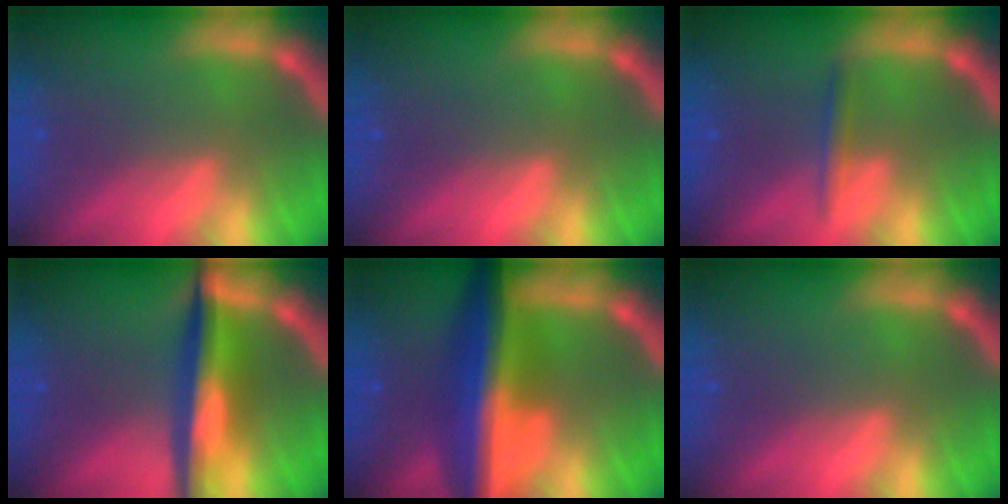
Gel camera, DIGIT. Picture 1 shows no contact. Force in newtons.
{"total": 0.0}
{"total": 1.4}
{"total": 6.6}
{"total": 9.5}
{"total": 0.0}